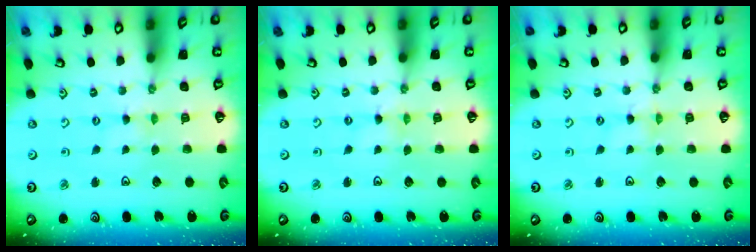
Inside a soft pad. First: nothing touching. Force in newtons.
{"total": 0.0}
{"total": 0.0}